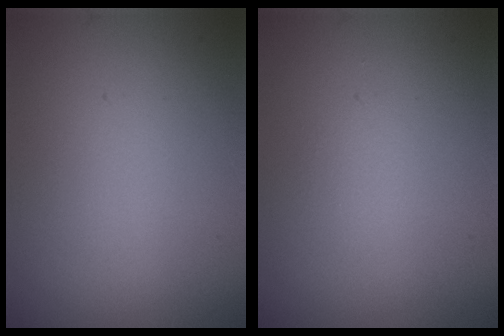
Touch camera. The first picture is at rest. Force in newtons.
{"total": 0.6, "press": 0.6, "slide": 0.1}